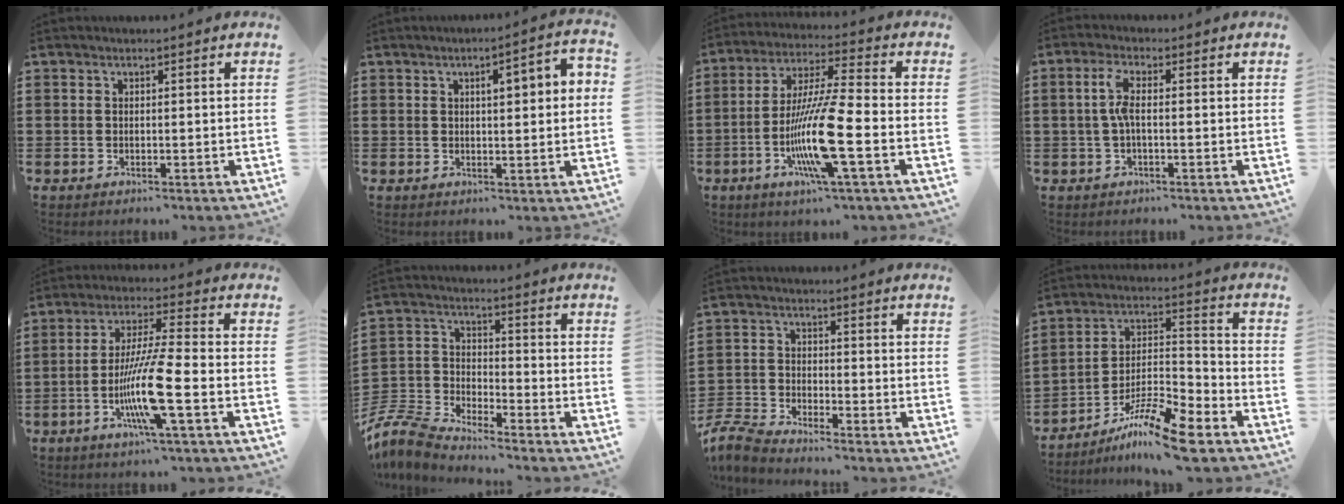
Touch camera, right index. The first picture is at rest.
{"total": 3.6, "force": [0.6, 0.8, 3.4], "torque": [-0.057, 0.000, 0.002]}
{"total": 13.8, "force": [-4.4, 1.2, 13.0], "torque": [-0.271, -0.015, -0.092]}
{"total": 4.1, "force": [-0.2, 1.1, 4.0], "torque": [-0.090, 0.000, -0.010]}
{"total": 11.2, "force": [-3.9, 0.6, 10.5], "torque": [-0.215, -0.015, -0.080]}
{"total": 7.2, "force": [-7.0, 0.8, 1.5], "torque": [-0.070, -0.010, -0.151]}
{"total": 4.7, "force": [-4.5, 0.3, 1.1], "torque": [-0.050, -0.010, -0.099]}
{"total": 11.0, "force": [-8.8, 1.1, 6.5], "torque": [-0.121, 0.019, -0.171]}